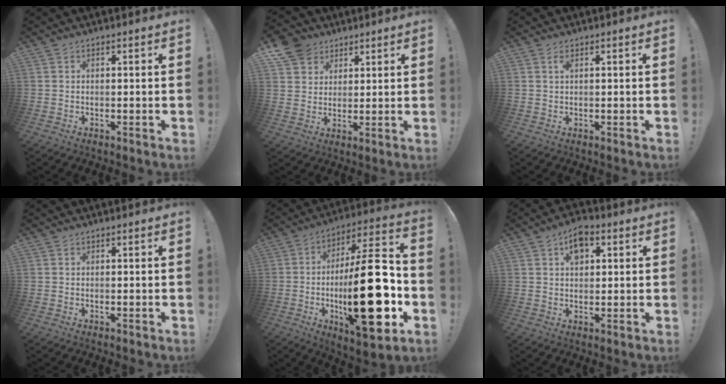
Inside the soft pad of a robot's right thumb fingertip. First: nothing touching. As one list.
[{"total": 8.6, "force": [5.1, 6.6, 1.7], "torque": [-0.022, -0.036, 0.102]}, {"total": 1.1, "force": [0.5, 0.2, 1.0], "torque": [-0.013, 0.000, 0.005]}, {"total": 0.0}, {"total": 30.2, "force": [-5.5, 10.6, 27.7], "torque": [-0.453, 0.027, -0.082]}, {"total": 6.7, "force": [2.8, 4.4, 4.2], "torque": [-0.063, 0.001, 0.050]}]